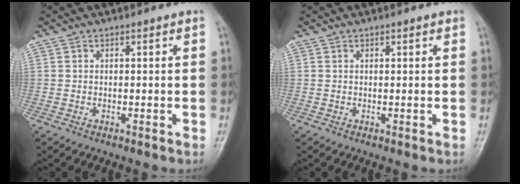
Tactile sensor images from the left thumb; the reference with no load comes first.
{"total": 0.7, "force": [0.3, 0.2, 0.6], "torque": [-0.009, 0.000, 0.003]}